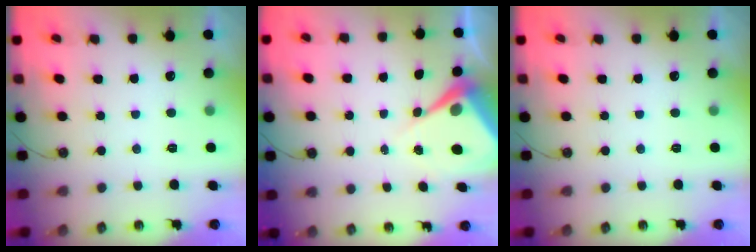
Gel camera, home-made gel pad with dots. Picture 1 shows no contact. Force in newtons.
{"total": 7.0, "press": 6.9, "slide": 0.8}
{"total": 0.0}